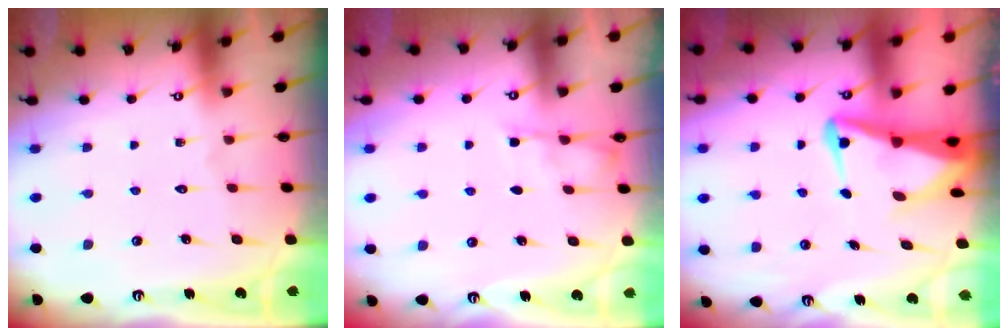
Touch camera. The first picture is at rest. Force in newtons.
{"total": 3.1, "press": 3.1, "slide": 0.4}
{"total": 6.0, "press": 6.0, "slide": 0.7}